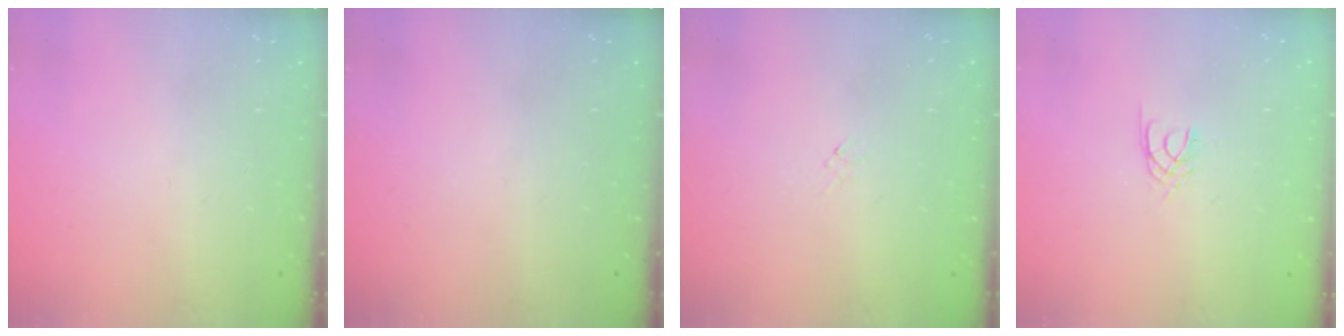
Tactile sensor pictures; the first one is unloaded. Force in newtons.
{"total": 0.0}
{"total": 0.0}
{"total": 2.4, "press": 2.4, "slide": 0.3}